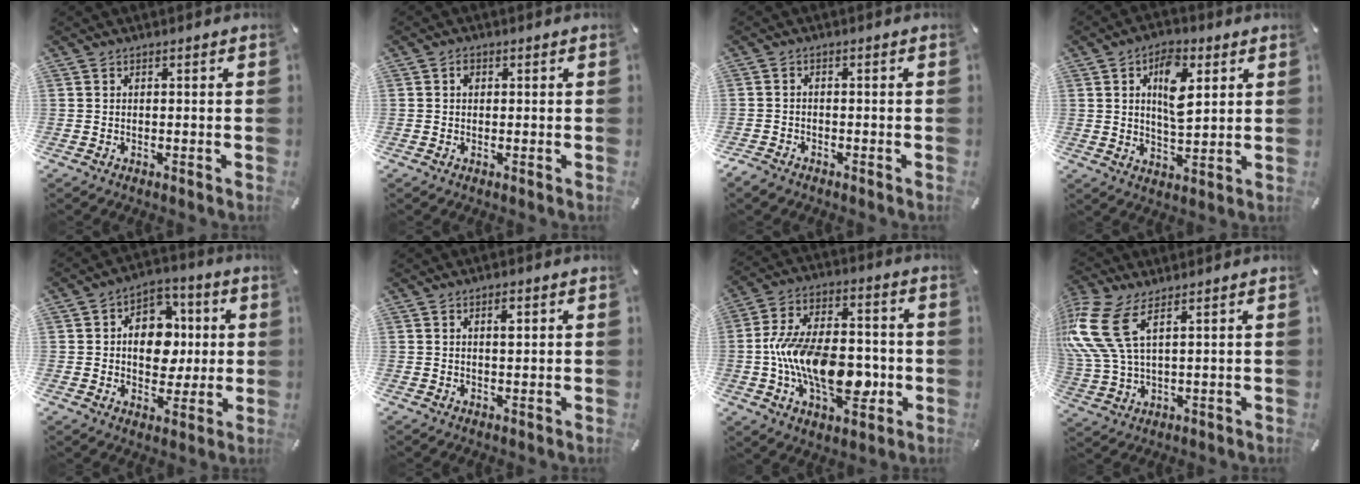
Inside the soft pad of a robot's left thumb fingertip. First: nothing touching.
{"total": 1.2, "force": [0.2, 1.0, 0.7], "torque": [-0.007, 0.003, 0.001]}
{"total": 1.8, "force": [-1.5, 0.9, 0.3], "torque": [-0.013, 0.007, -0.034]}
{"total": 10.4, "force": [3.6, 5.6, 7.9], "torque": [-0.131, -0.004, 0.057]}
{"total": 11.5, "force": [0.9, 9.3, 6.7], "torque": [-0.092, 0.007, 0.020]}
{"total": 2.1, "force": [0.8, 0.7, 1.7], "torque": [-0.029, 0.000, 0.011]}
{"total": 18.9, "force": [-3.7, 11.0, 14.9], "torque": [-0.278, 0.010, -0.062]}
{"total": 12.1, "force": [5.8, 5.8, 8.9], "torque": [-0.225, -0.021, 0.106]}